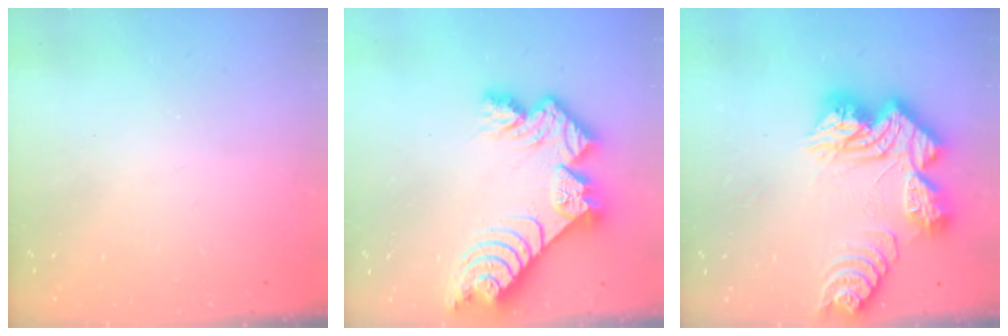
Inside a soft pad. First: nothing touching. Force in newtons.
{"total": 14.6, "press": 14.6, "slide": 1.3}
{"total": 21.6, "press": 21.5, "slide": 2.2}